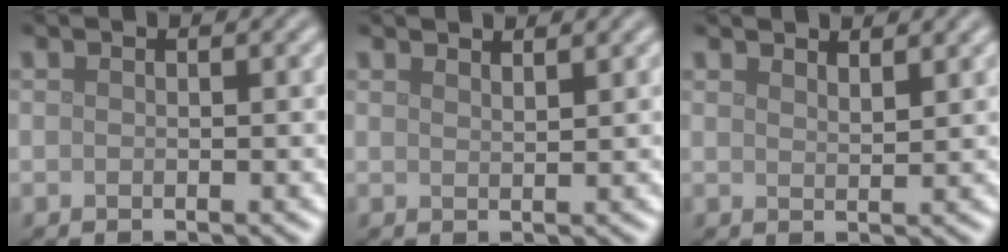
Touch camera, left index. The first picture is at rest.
{"total": 1.9, "force": [1.8, 0.4, 0.7], "torque": [-0.001, 0.006, 0.016]}
{"total": 2.2, "force": [2.0, 0.4, 0.8], "torque": [-0.006, 0.004, 0.029]}